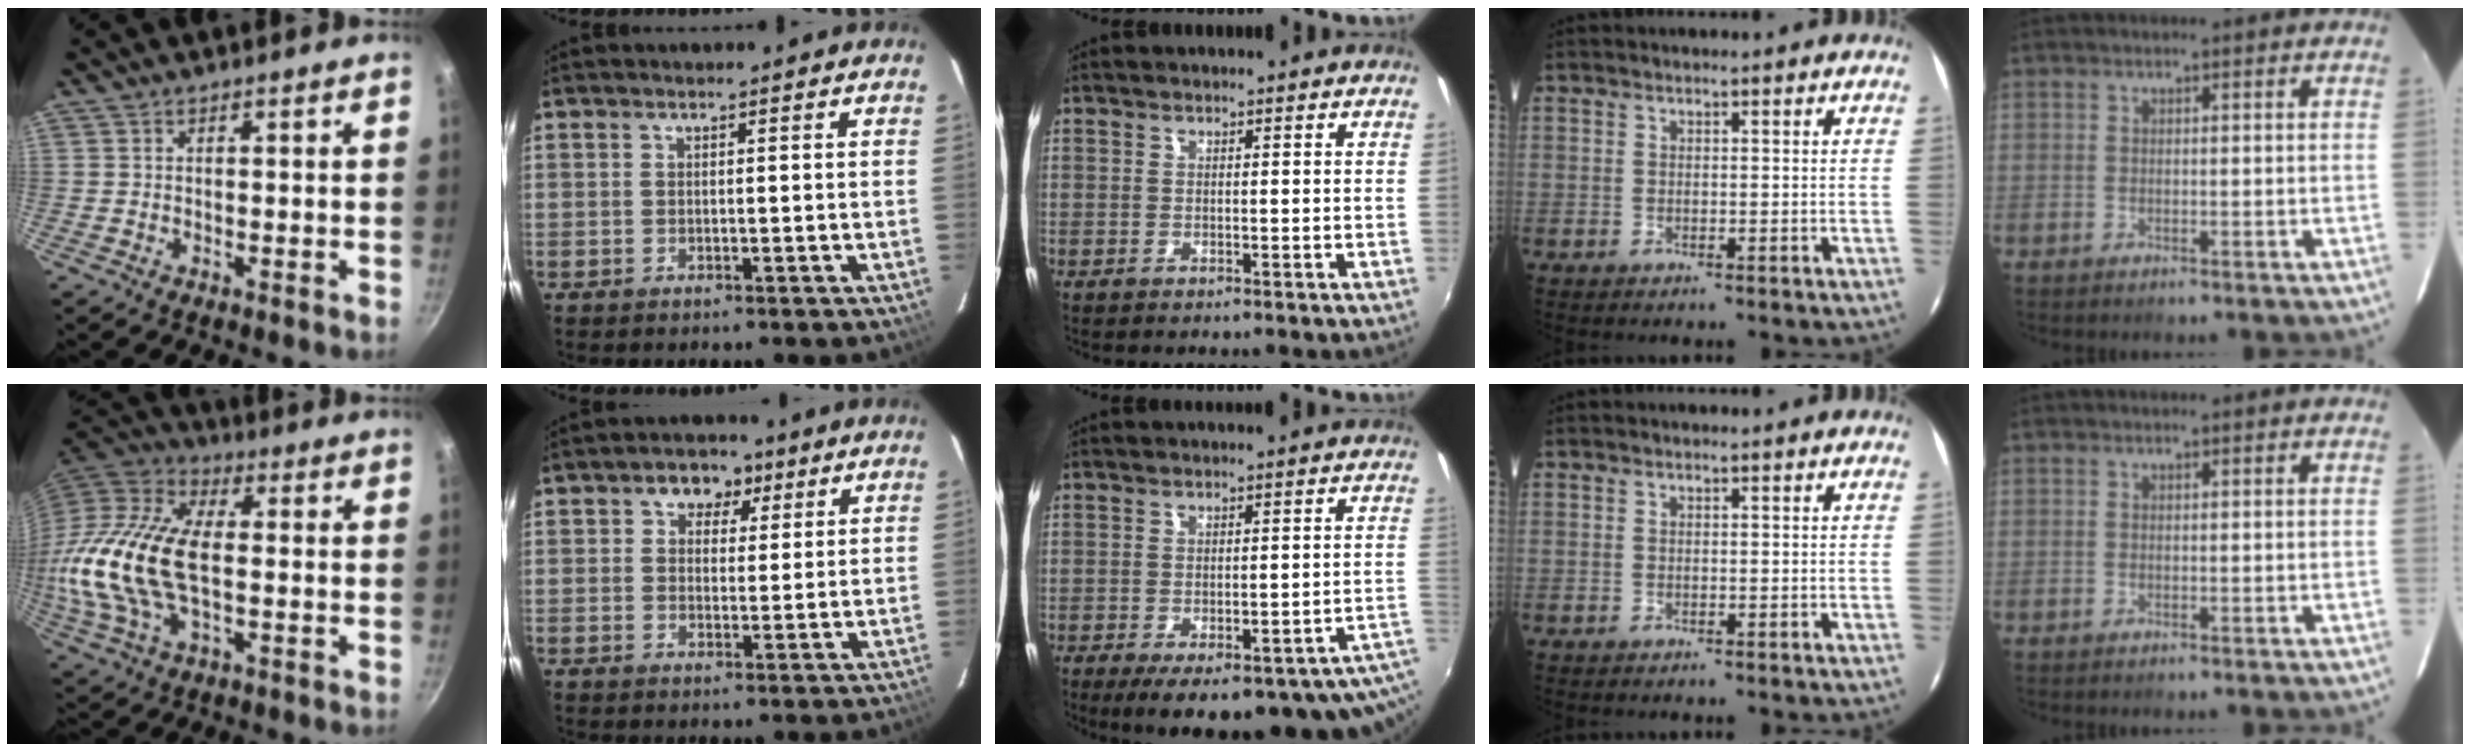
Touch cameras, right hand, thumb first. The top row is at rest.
{"thumb": {"total": 23.1, "force": [-1.0, 12.8, 19.3], "torque": [-0.403, 0.029, -0.027]}, "index": {"total": 5.9, "force": [2.7, 4.6, 2.6], "torque": [-0.035, 0.014, 0.037]}, "middle": {"total": 19.7, "force": [-12.2, 6.3, 14.2], "torque": [-0.181, -0.044, -0.144]}}